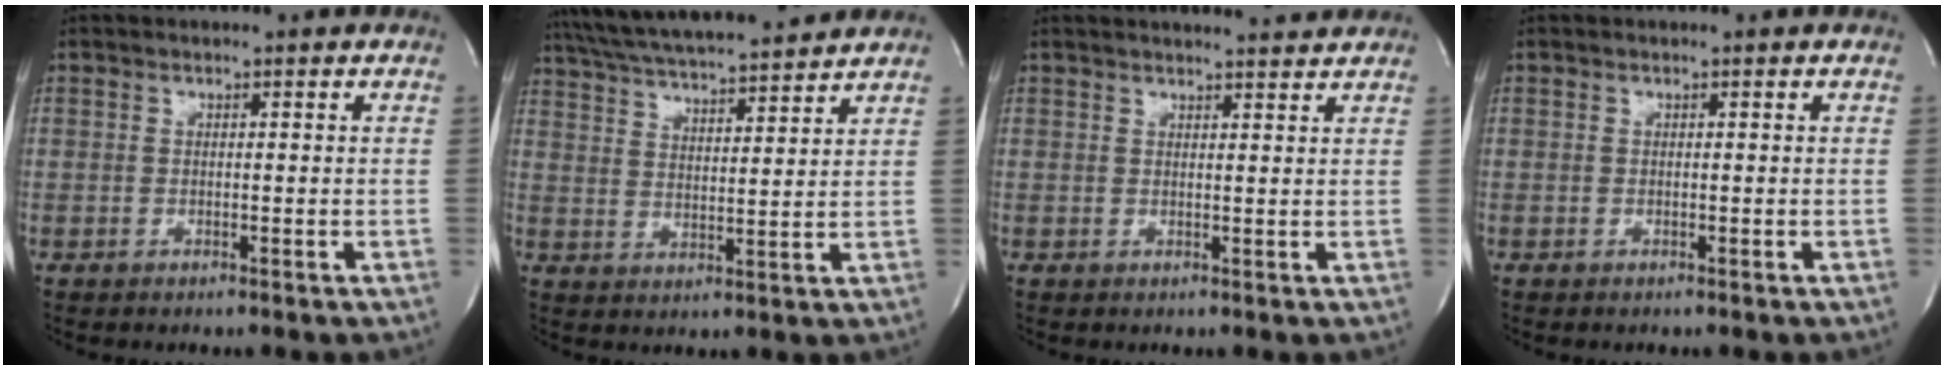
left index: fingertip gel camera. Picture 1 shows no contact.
{"total": 16.9, "force": [15.2, 1.5, 7.2], "torque": [-0.133, 0.030, 0.241]}
{"total": 6.2, "force": [5.9, 0.3, 1.8], "torque": [-0.030, 0.011, 0.068]}
{"total": 0.0}